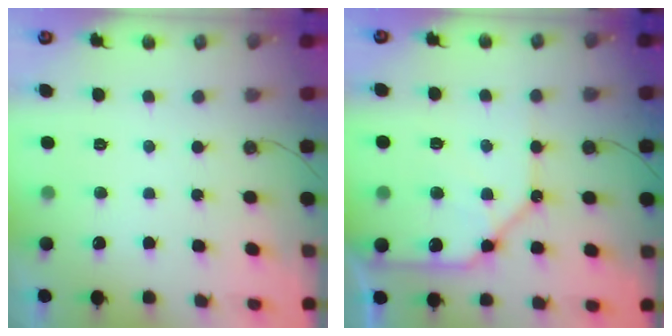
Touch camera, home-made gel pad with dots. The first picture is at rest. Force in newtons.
{"total": 13.7, "press": 13.5, "slide": 1.7}